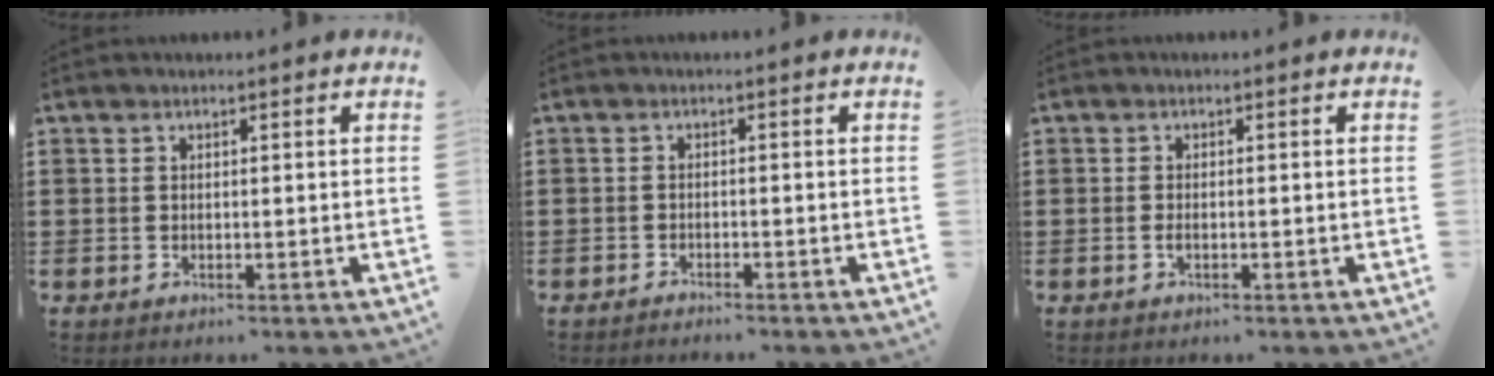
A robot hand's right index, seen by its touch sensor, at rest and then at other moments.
{"total": 1.1, "force": [-1.1, -0.1, 0.0], "torque": [-0.002, 0.003, -0.023]}
{"total": 0.9, "force": [-0.3, 0.3, 0.8], "torque": [-0.015, -0.003, -0.004]}